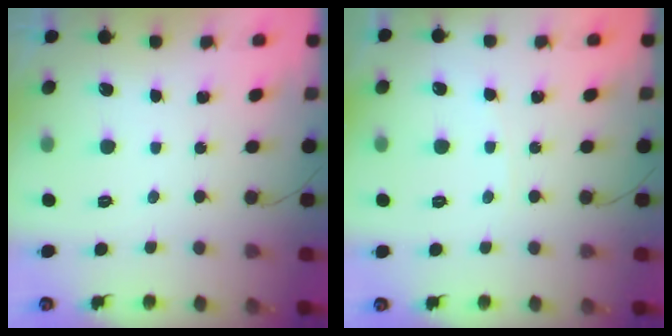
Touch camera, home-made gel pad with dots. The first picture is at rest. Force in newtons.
{"total": 1.8, "press": 1.8, "slide": 0.2}